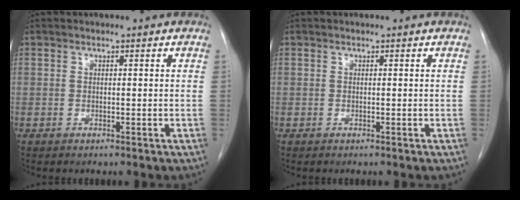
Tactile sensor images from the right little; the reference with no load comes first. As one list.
[{"total": 0.0}]